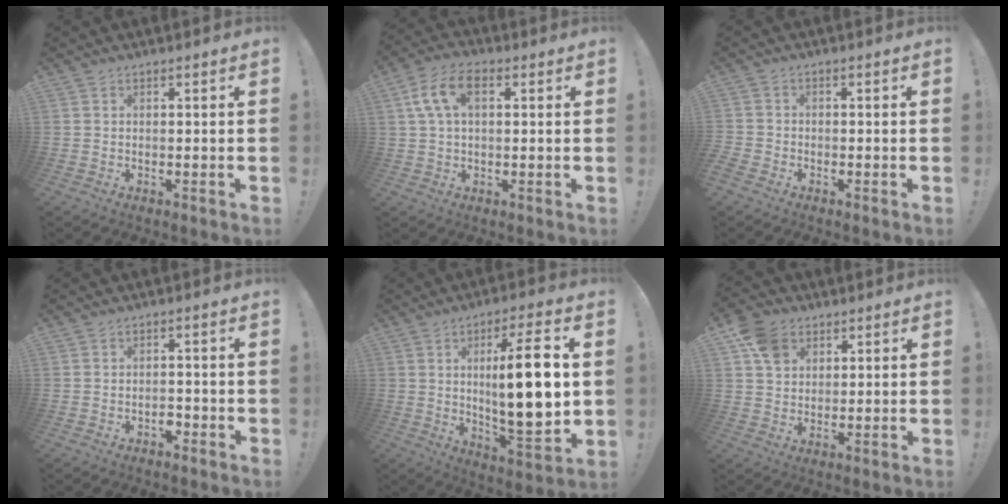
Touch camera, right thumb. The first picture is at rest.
{"total": 9.7, "force": [2.4, 5.8, 7.3], "torque": [-0.151, 0.013, 0.047]}
{"total": 2.3, "force": [-1.8, 1.4, 0.5], "torque": [-0.011, 0.007, -0.034]}
{"total": 1.9, "force": [-1.4, 0.8, 1.0], "torque": [-0.020, 0.003, -0.023]}
{"total": 18.4, "force": [2.6, 4.4, 17.7], "torque": [-0.291, -0.014, 0.030]}
{"total": 8.4, "force": [4.0, 6.4, 3.7], "torque": [-0.060, -0.005, 0.083]}